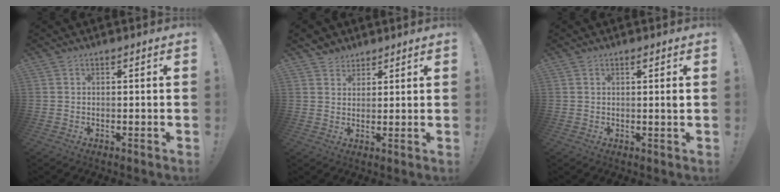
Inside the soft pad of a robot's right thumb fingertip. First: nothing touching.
{"total": 4.0, "force": [2.9, 2.8, -0.3], "torque": [0.003, -0.017, 0.055]}
{"total": 1.5, "force": [0.4, -0.6, 1.3], "torque": [-0.020, -0.005, 0.005]}